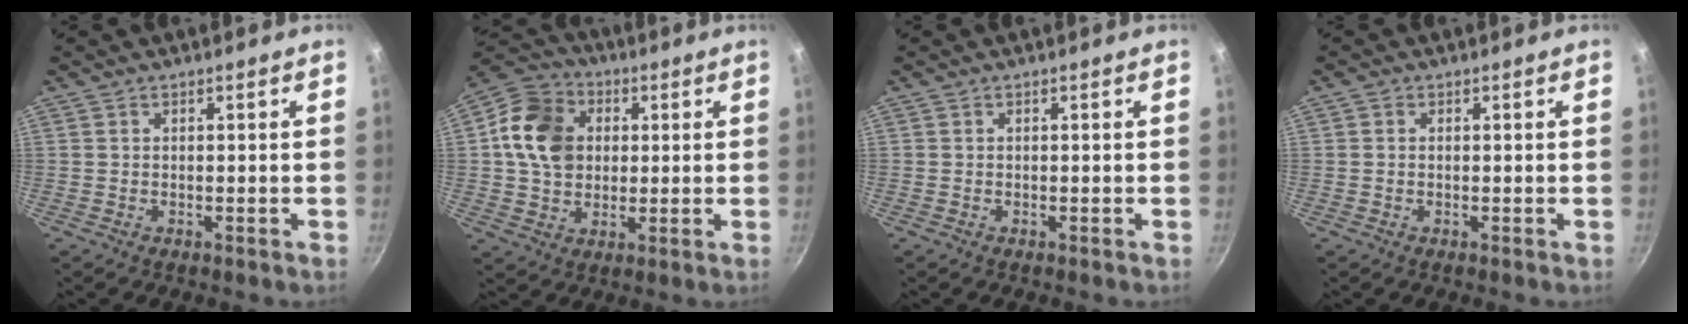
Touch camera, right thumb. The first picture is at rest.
{"total": 13.9, "force": [2.5, 11.2, 7.9], "torque": [-0.119, 0.010, 0.030]}
{"total": 0.0}
{"total": 0.9, "force": [0.0, 0.7, 0.5], "torque": [-0.010, 0.004, -0.002]}